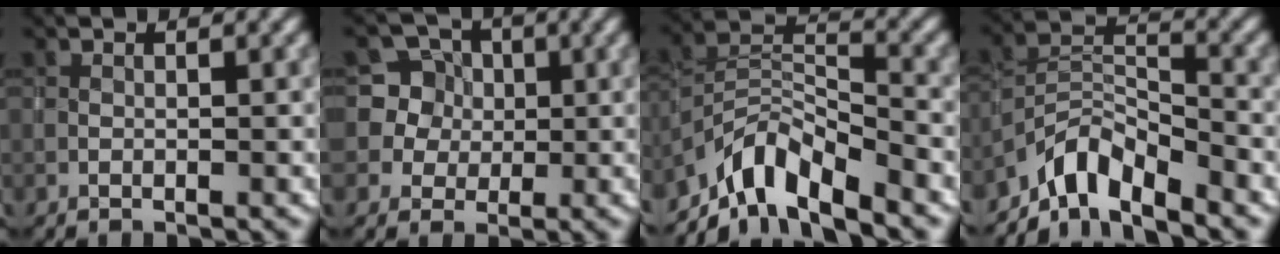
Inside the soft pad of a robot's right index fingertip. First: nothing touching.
{"total": 8.0, "force": [2.0, 7.6, 1.7], "torque": [-0.057, 0.035, 0.026]}
{"total": 6.8, "force": [-5.5, 1.9, 3.4], "torque": [-0.049, 0.001, -0.114]}
{"total": 5.4, "force": [-4.6, 1.7, 2.5], "torque": [-0.033, 0.002, -0.097]}